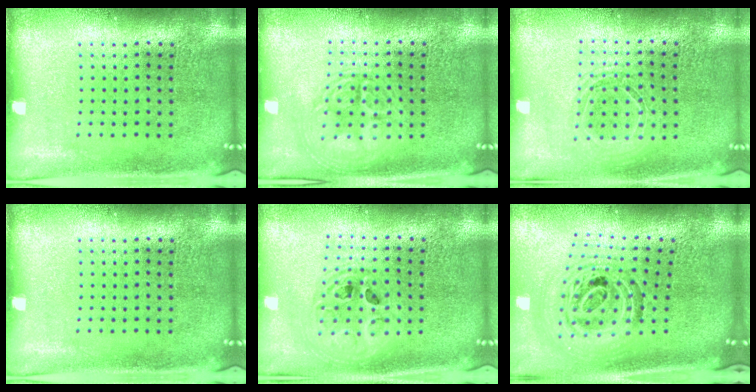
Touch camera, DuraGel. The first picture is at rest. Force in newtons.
{"total": 2.0, "press": 1.9, "slide": 0.3}
{"total": 1.5, "press": 1.4, "slide": 0.7}
{"total": 0.0}
{"total": 2.0, "press": 1.6, "slide": 1.2}
{"total": 1.8, "press": 1.5, "slide": 0.9}